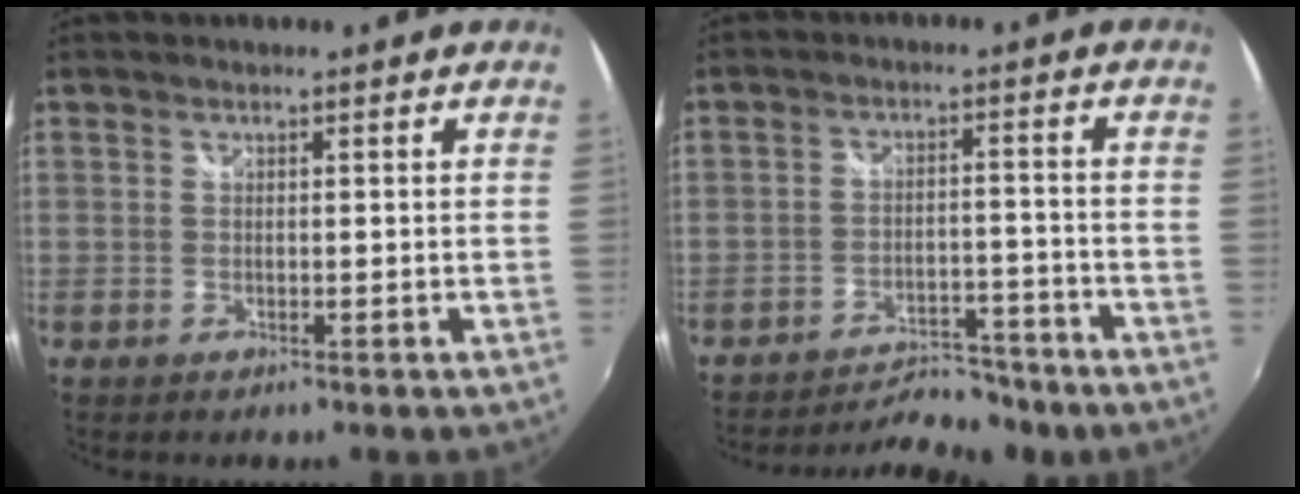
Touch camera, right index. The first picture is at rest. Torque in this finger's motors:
{"motor_torque": [0.33, -0.50, 0.02, 0.01]}